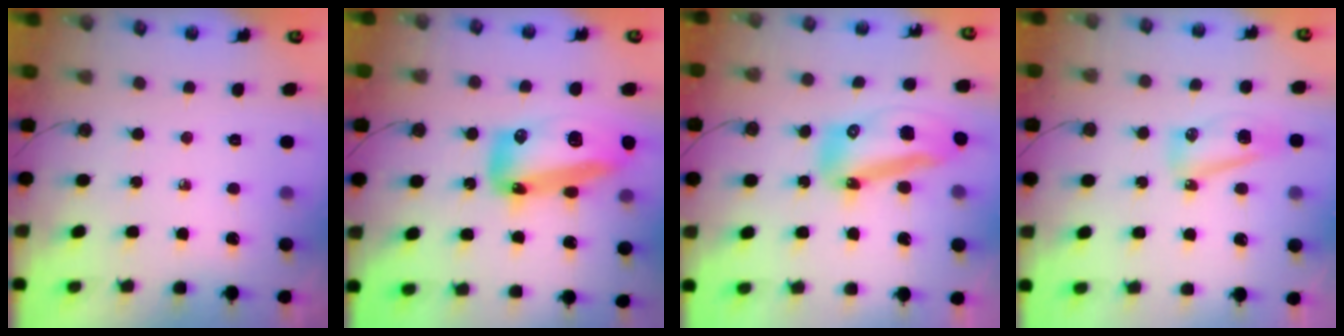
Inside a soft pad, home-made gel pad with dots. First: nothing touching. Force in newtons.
{"total": 19.2, "press": 19.1, "slide": 2.5}
{"total": 13.9, "press": 13.8, "slide": 1.5}
{"total": 8.4, "press": 8.4, "slide": 0.9}